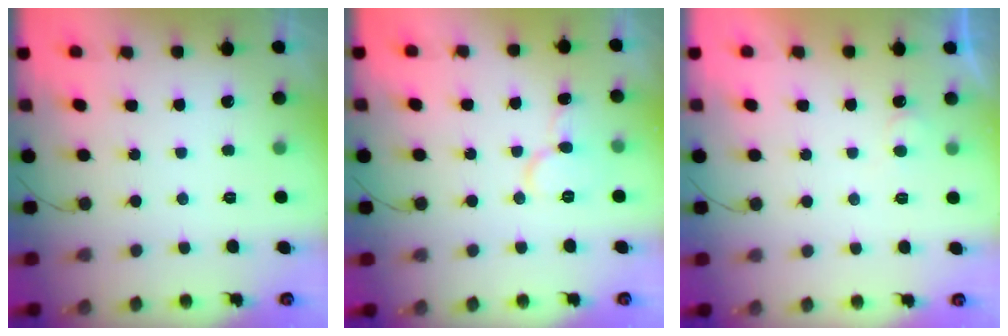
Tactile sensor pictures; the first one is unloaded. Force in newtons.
{"total": 7.5, "press": 7.4, "slide": 0.8}
{"total": 3.8, "press": 3.8, "slide": 0.4}